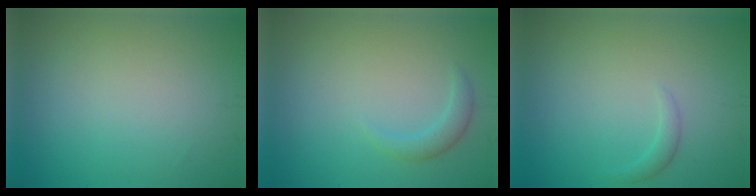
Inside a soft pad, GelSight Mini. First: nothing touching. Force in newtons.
{"total": 1.5, "press": 1.5, "slide": 0.1}
{"total": 1.0, "press": 1.0, "slide": 0.0}